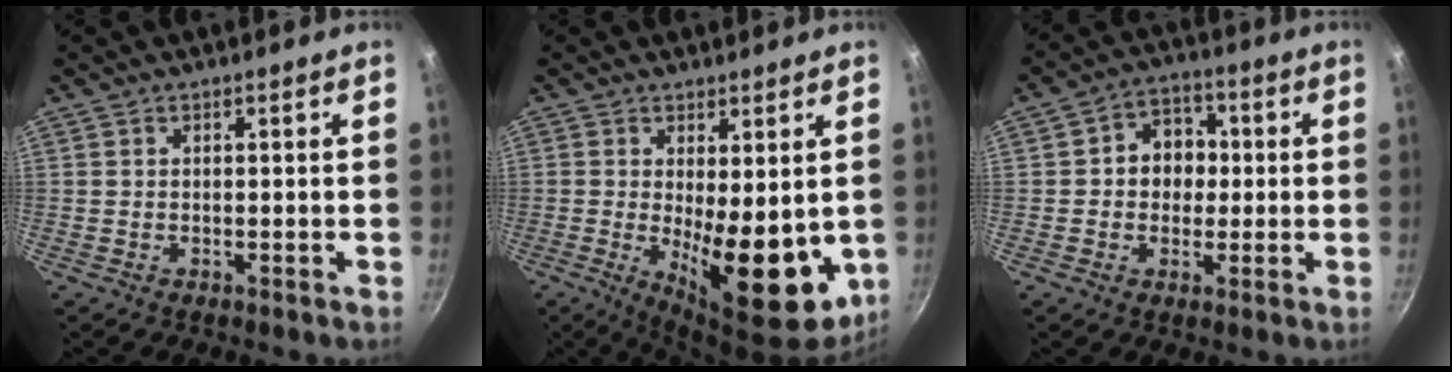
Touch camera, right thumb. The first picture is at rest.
{"total": 14.3, "force": [-1.2, 5.6, 13.1], "torque": [-0.156, -0.020, -0.001]}
{"total": 8.3, "force": [0.4, 6.9, 4.5], "torque": [-0.022, 0.014, -0.005]}